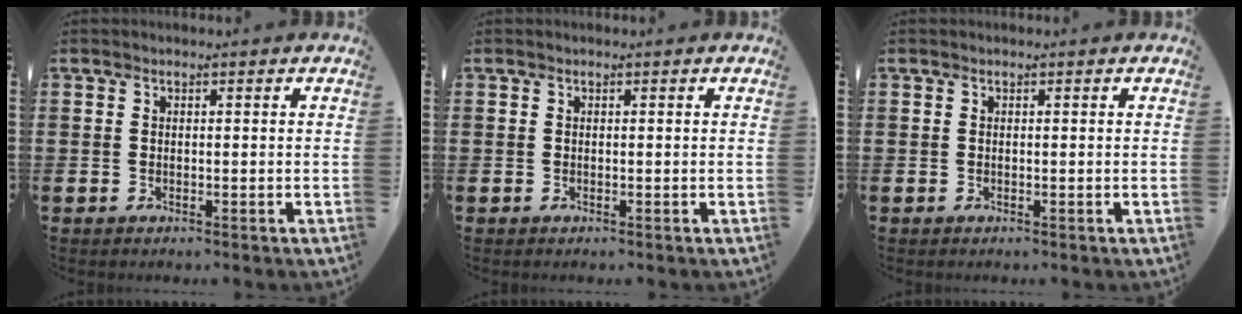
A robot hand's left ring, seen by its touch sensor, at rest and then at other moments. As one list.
[{"total": 0.0}, {"total": 0.0}]